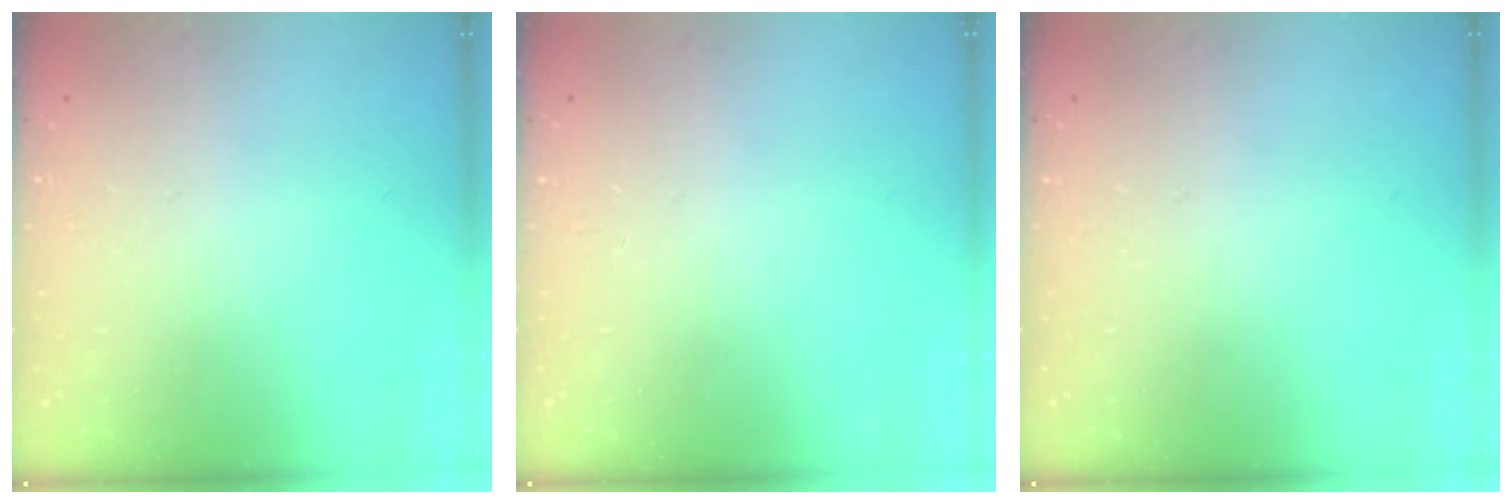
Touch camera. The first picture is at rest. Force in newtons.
{"total": 0.0}
{"total": 0.0}